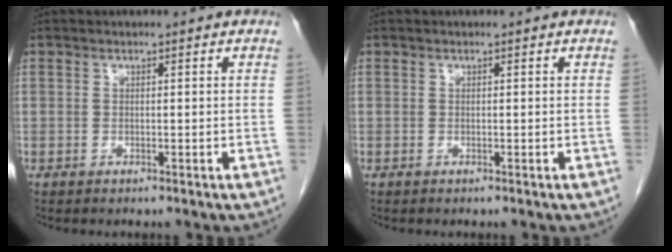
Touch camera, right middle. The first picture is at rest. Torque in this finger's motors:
{"motor_torque": [0.00, 0.00, -0.02, -0.01]}